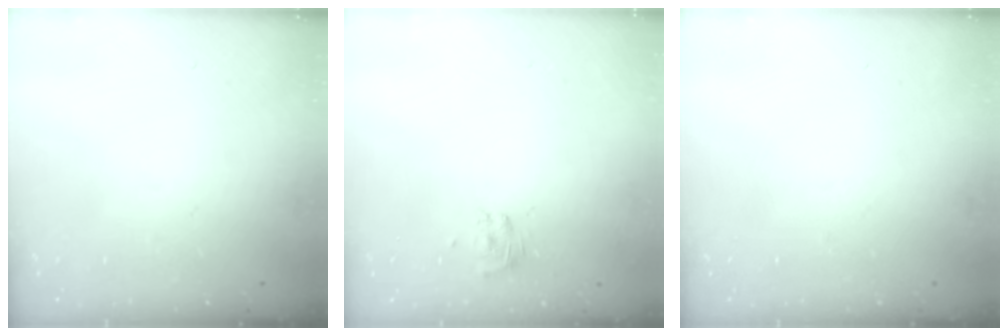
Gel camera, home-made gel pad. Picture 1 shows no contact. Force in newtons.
{"total": 2.3, "press": 2.1, "slide": 0.9}
{"total": 0.0}